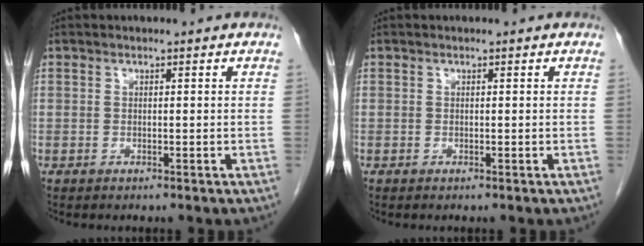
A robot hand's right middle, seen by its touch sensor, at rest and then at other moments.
{"total": 0.0}